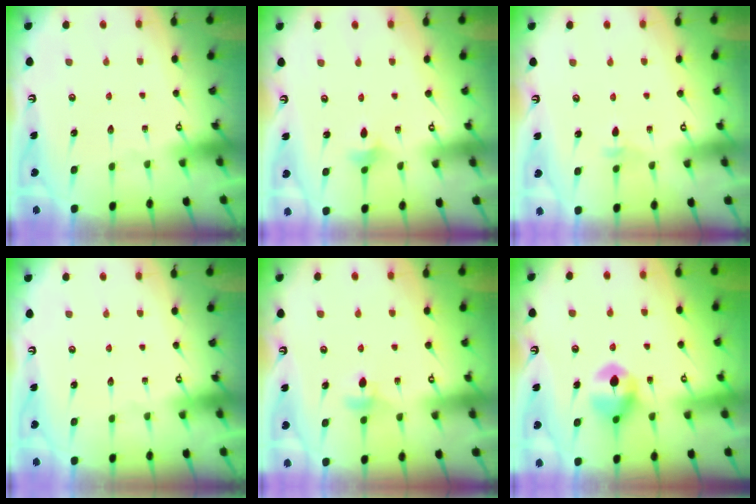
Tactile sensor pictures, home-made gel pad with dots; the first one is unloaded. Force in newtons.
{"total": 2.5, "press": 2.4, "slide": 0.6}
{"total": 3.0, "press": 2.9, "slide": 0.7}
{"total": 0.0}
{"total": 5.4, "press": 5.3, "slide": 1.0}
{"total": 8.6, "press": 8.5, "slide": 0.3}